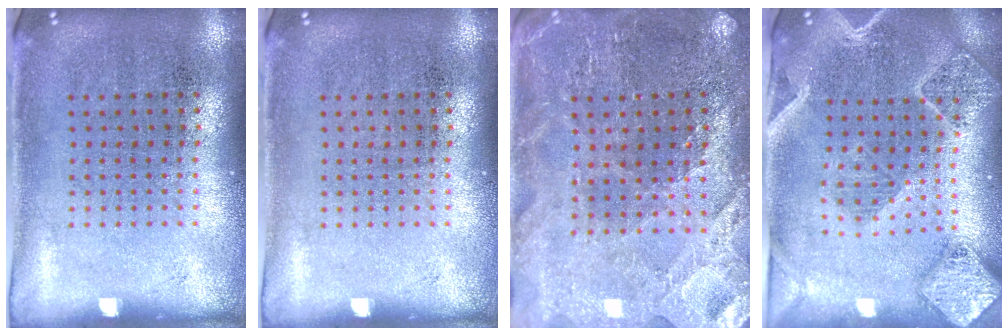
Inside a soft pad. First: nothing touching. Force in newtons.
{"total": 0.0}
{"total": 2.4, "press": 2.3, "slide": 0.2}
{"total": 2.5, "press": 2.3, "slide": 1.1}